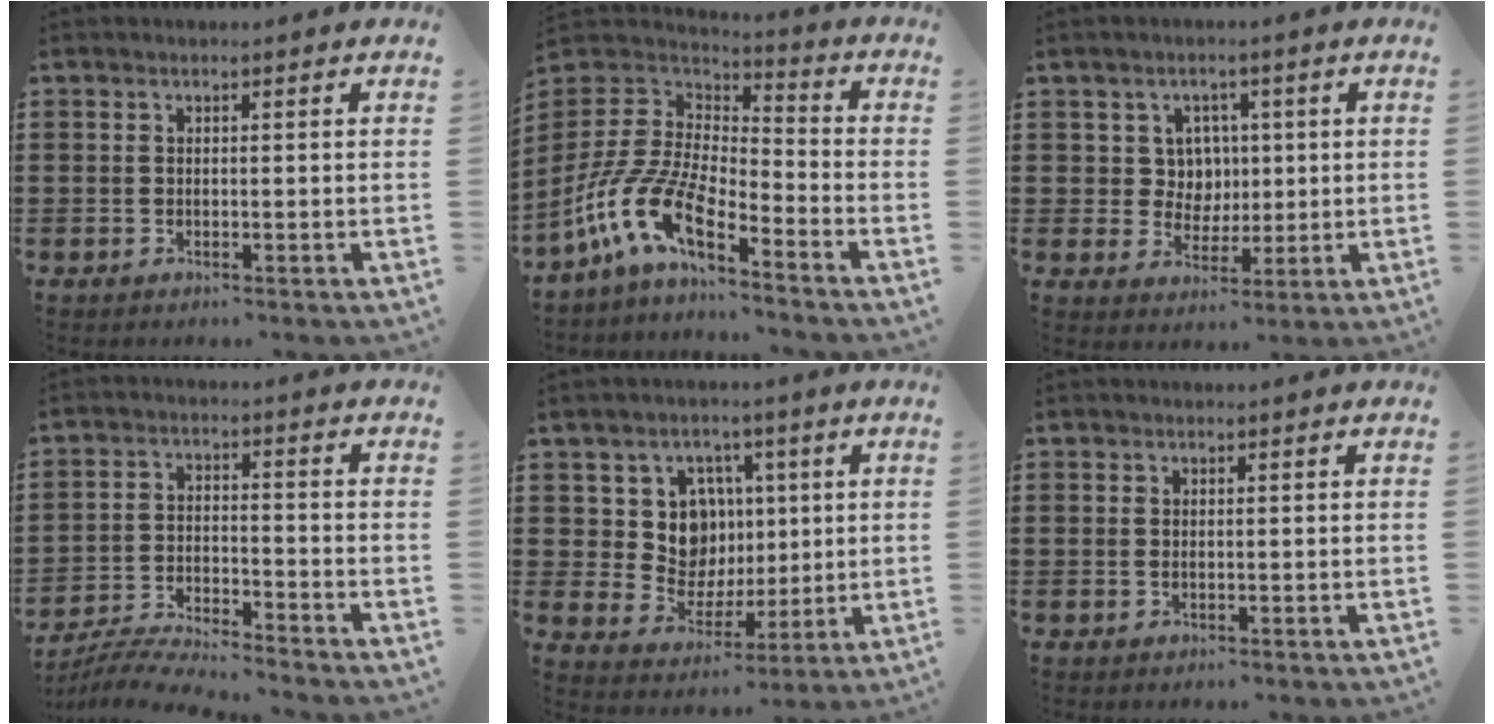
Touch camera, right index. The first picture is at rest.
{"total": 11.5, "force": [-7.6, 4.1, 7.7], "torque": [-0.199, -0.008, -0.161]}
{"total": 5.2, "force": [1.2, 4.8, 1.7], "torque": [-0.047, 0.013, 0.018]}
{"total": 5.8, "force": [-5.7, 0.1, 1.1], "torque": [-0.031, 0.000, -0.114]}
{"total": 9.3, "force": [2.3, 8.2, 3.7], "torque": [-0.088, 0.004, 0.047]}
{"total": 0.6, "force": [0.0, 0.3, 0.5], "torque": [-0.013, 0.000, 0.001]}